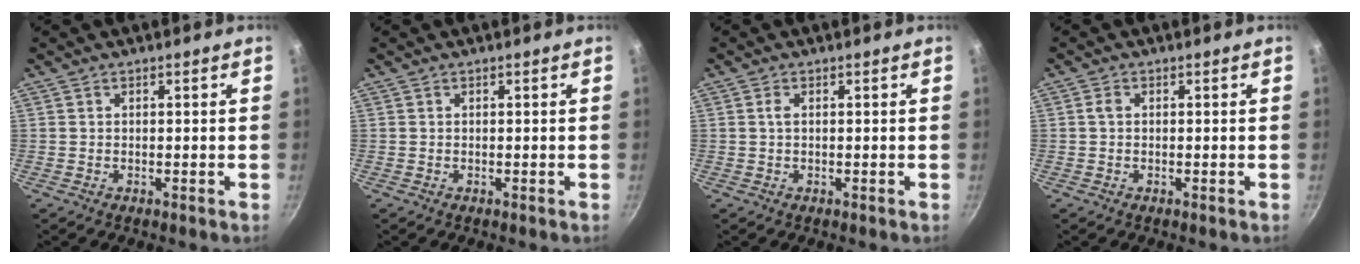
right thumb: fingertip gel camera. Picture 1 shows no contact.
{"total": 0.0}
{"total": 1.0, "force": [0.2, 0.4, 0.9], "torque": [-0.019, 0.001, 0.004]}
{"total": 1.1, "force": [0.1, 0.8, 0.7], "torque": [-0.012, 0.004, 0.001]}